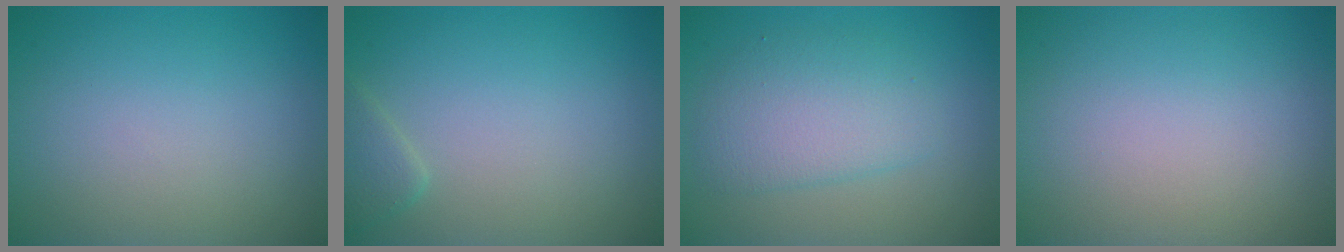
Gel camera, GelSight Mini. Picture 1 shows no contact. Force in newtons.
{"total": 0.9, "press": 0.9, "slide": 0.1}
{"total": 4.1, "press": 4.0, "slide": 0.1}
{"total": 0.0}